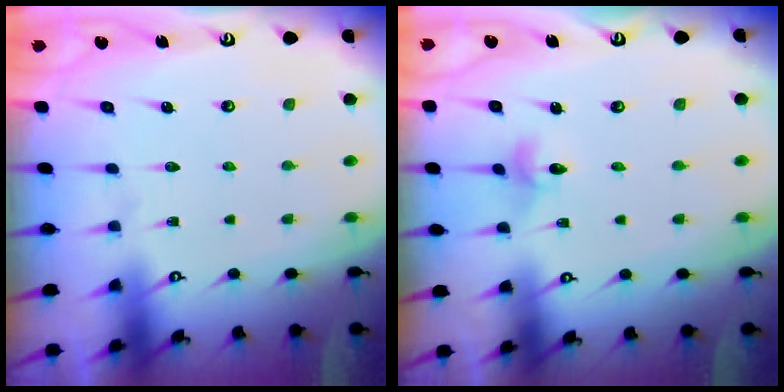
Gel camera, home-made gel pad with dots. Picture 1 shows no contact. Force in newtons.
{"total": 3.1, "press": 3.0, "slide": 0.4}